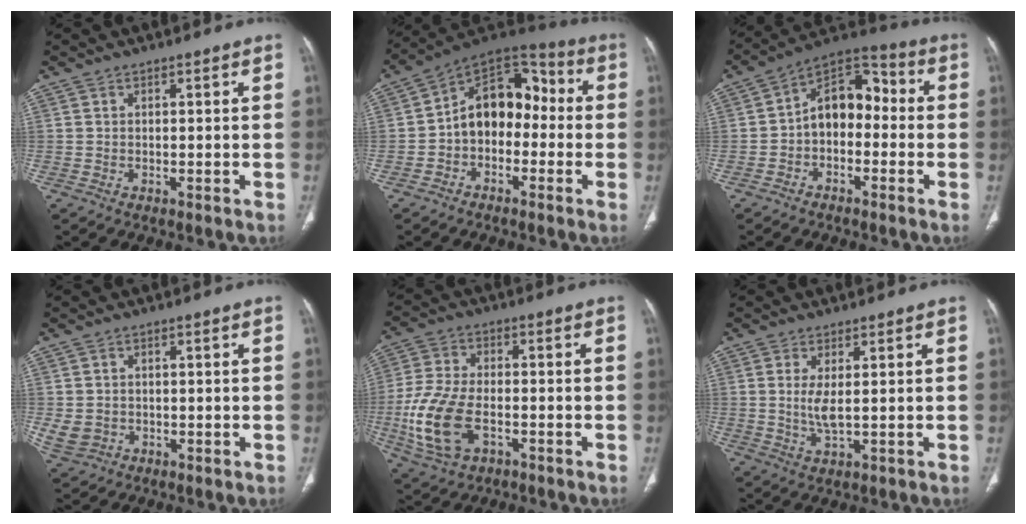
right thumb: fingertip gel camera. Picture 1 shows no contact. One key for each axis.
{"total": 13.4, "fx": -1.6, "fy": 9.5, "fz": 9.3, "tx": -0.104, "ty": 0.051, "tz": -0.046}
{"total": 11.1, "fx": -1.4, "fy": 7.6, "fz": 7.9, "tx": -0.090, "ty": 0.046, "tz": -0.044}
{"total": 4.5, "fx": -0.4, "fy": 3.9, "fz": 2.2, "tx": -0.045, "ty": 0.001, "tz": 0.006}
{"total": 13.8, "fx": -3.8, "fy": 8.0, "fz": 10.6, "tx": -0.234, "ty": 0.007, "tz": -0.068}
{"total": 3.9, "fx": 0.7, "fy": 1.0, "fz": 3.7, "tx": -0.085, "ty": -0.016, "tz": 0.020}